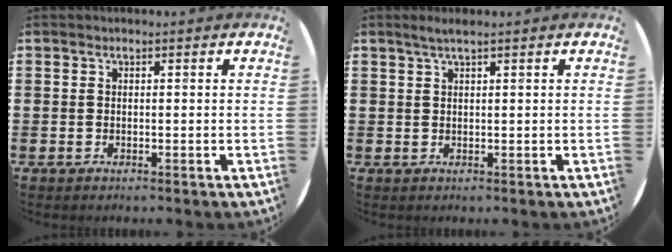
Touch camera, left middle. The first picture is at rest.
{"total": 1.7, "force": [1.1, 0.0, 1.3], "torque": [-0.025, 0.003, 0.018]}